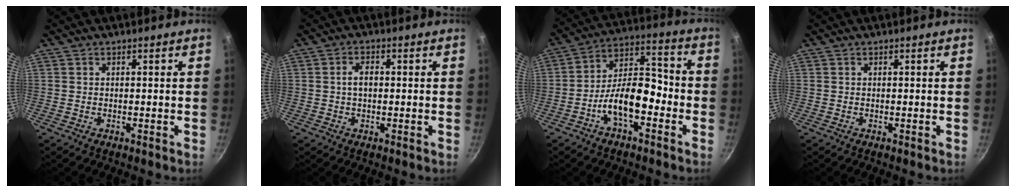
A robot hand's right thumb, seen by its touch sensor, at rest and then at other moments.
{"total": 3.2, "force": [0.2, 2.0, 2.5], "torque": [-0.037, 0.010, 0.001]}
{"total": 12.6, "force": [-5.0, 6.4, 9.7], "torque": [-0.137, 0.060, -0.095]}
{"total": 0.0}